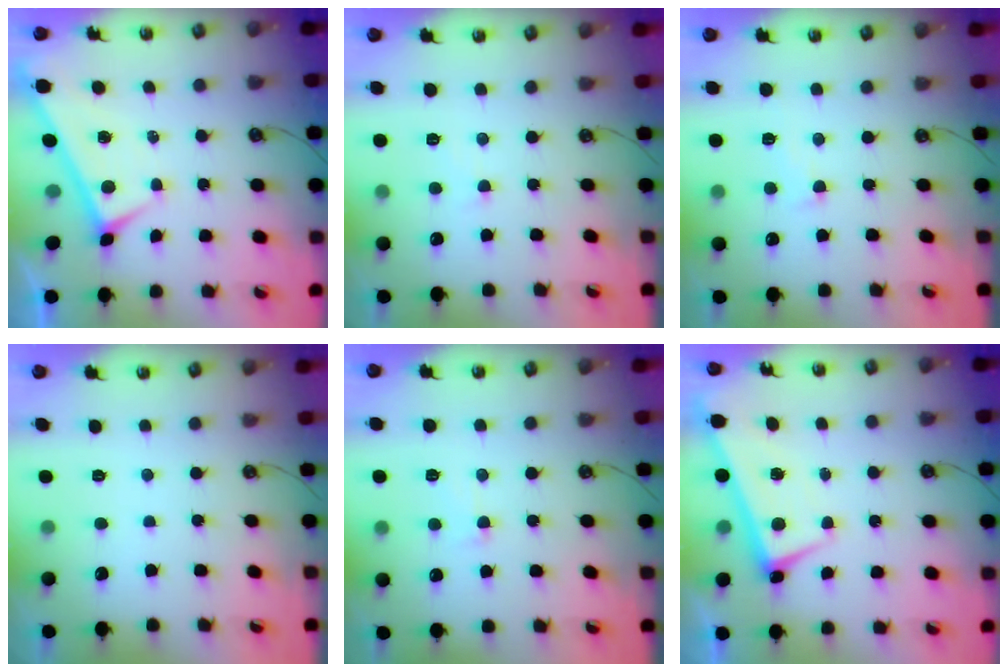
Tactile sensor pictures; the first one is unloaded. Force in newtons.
{"total": 0.5, "press": 0.3, "slide": 0.4}
{"total": 0.8, "press": 0.4, "slide": 0.7}
{"total": 0.0}
{"total": 1.1, "press": 0.8, "slide": 0.8}
{"total": 1.3, "press": 1.1, "slide": 0.8}